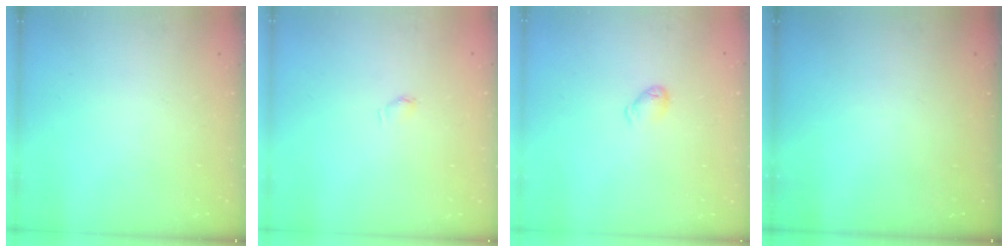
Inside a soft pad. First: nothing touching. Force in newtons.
{"total": 3.6, "press": 3.6, "slide": 0.7}
{"total": 5.3, "press": 5.2, "slide": 0.9}
{"total": 0.0}